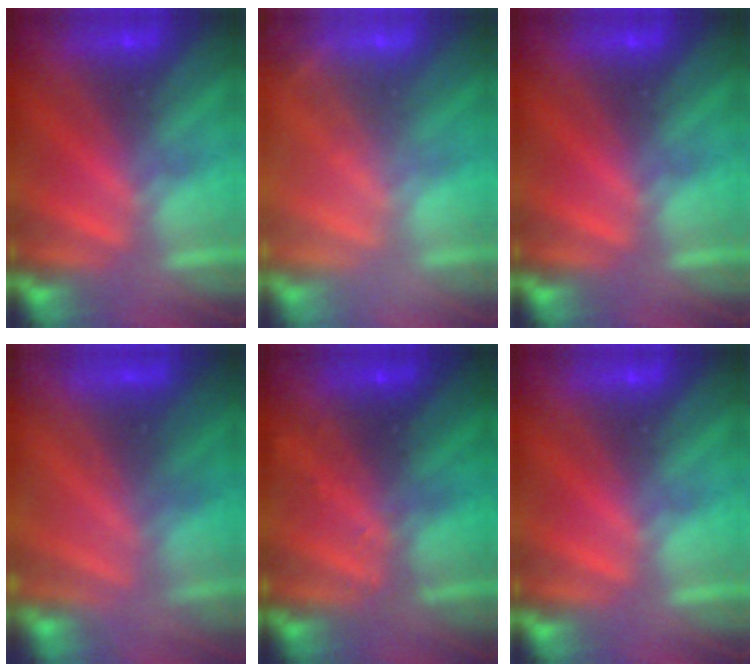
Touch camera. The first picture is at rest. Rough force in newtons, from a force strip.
{"total": 1.8}
{"total": 0.0}
{"total": 6.1}
{"total": 2.4}
{"total": 0.0}